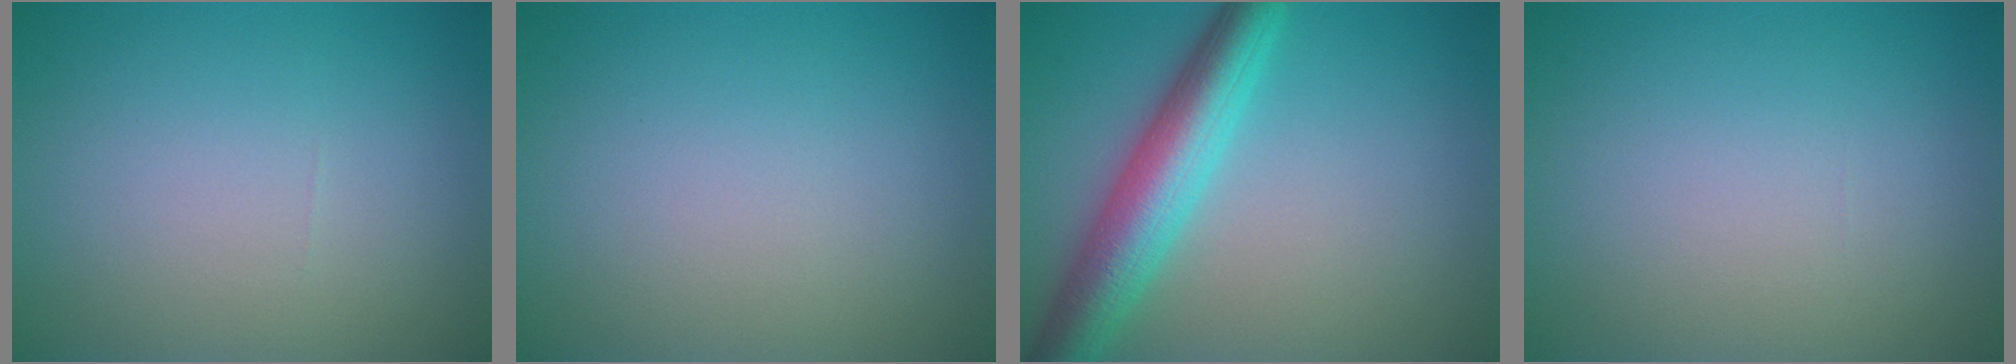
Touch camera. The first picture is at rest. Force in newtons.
{"total": 0.0}
{"total": 6.5, "press": 6.5, "slide": 0.2}
{"total": 0.0}